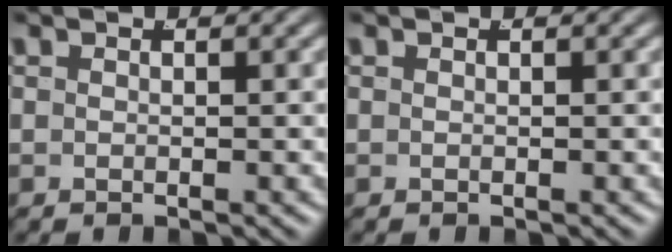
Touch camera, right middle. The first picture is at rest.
{"total": 0.0}